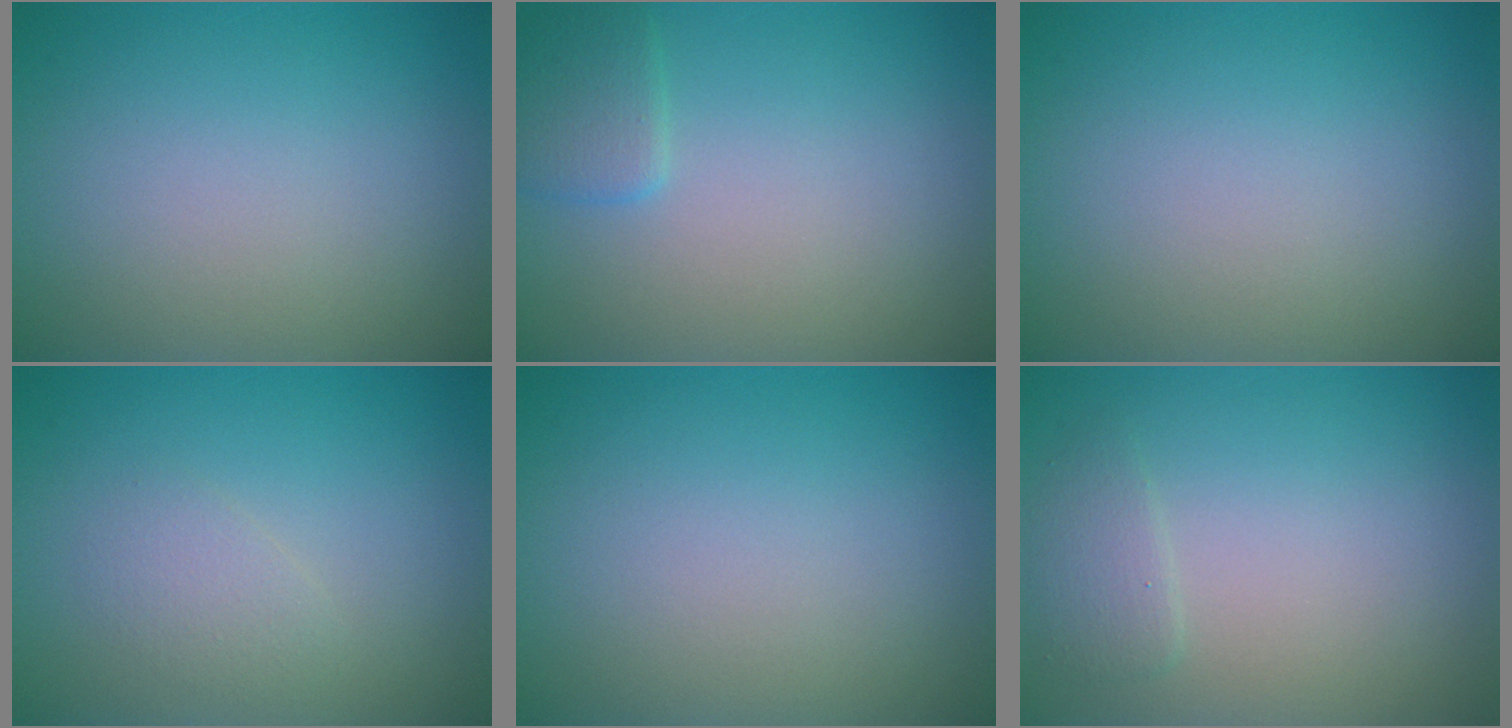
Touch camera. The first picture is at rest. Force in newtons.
{"total": 1.8, "press": 1.8, "slide": 0.1}
{"total": 0.0}
{"total": 1.4, "press": 1.4, "slide": 0.1}
{"total": 0.0}
{"total": 1.4, "press": 1.4, "slide": 0.1}